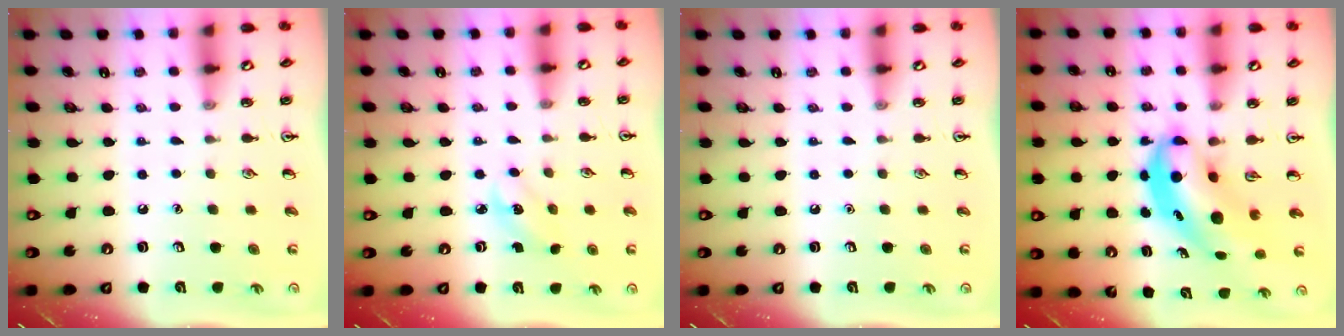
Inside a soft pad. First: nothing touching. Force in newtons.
{"total": 2.9, "press": 2.8, "slide": 0.9}
{"total": 0.0}
{"total": 6.2, "press": 6.0, "slide": 1.6}